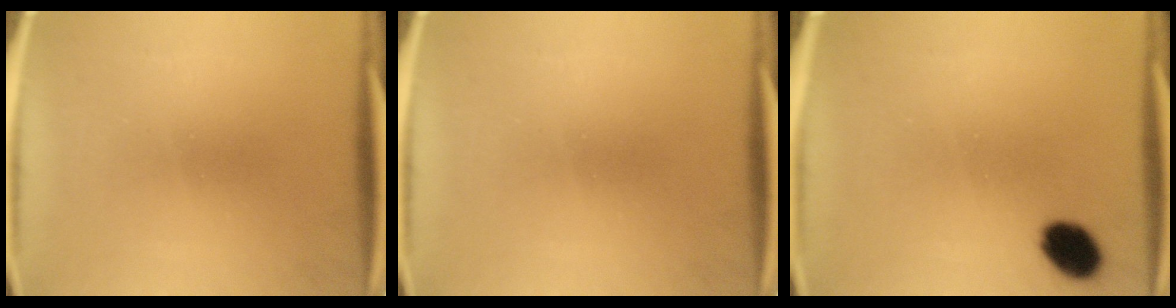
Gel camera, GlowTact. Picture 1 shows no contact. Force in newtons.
{"total": 0.0}
{"total": 6.4}